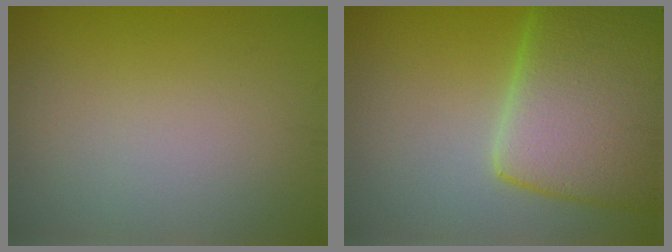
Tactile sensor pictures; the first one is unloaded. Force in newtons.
{"total": 13.0, "press": 13.0, "slide": 0.8}